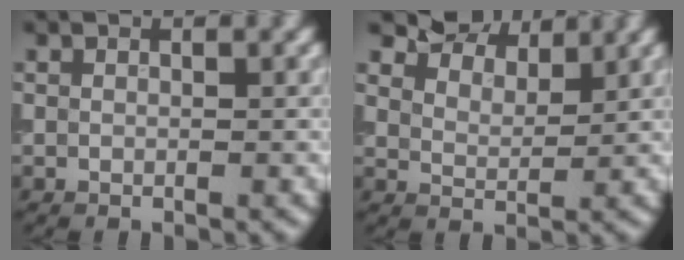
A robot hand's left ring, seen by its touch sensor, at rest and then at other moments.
{"total": 5.5, "force": [4.9, 1.9, 1.7], "torque": [-0.042, -0.005, 0.093]}